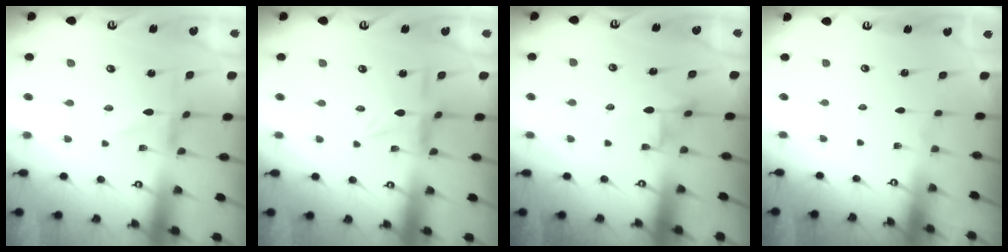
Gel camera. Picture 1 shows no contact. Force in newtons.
{"total": 6.3, "press": 6.3, "slide": 0.7}
{"total": 4.5, "press": 4.5, "slide": 0.5}
{"total": 0.0}